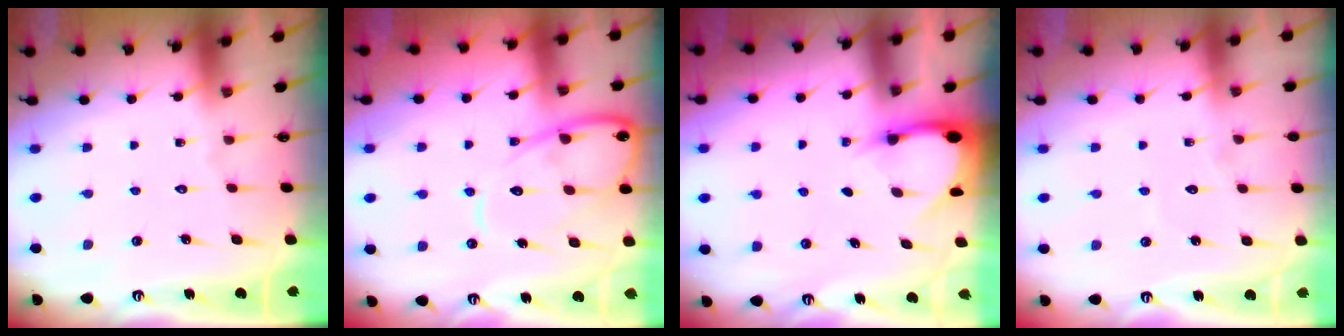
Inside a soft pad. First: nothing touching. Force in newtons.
{"total": 11.9, "press": 11.9, "slide": 1.2}
{"total": 3.6, "press": 3.6, "slide": 0.2}
{"total": 2.6, "press": 2.6, "slide": 0.2}